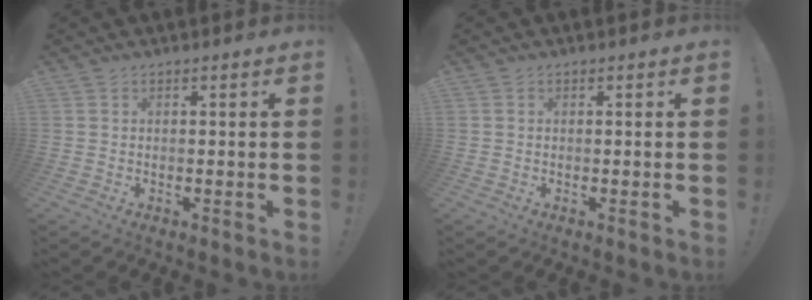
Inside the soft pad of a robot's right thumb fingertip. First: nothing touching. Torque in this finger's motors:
{"motor_torque": [0.02, -0.03, -0.25, 0.00, -0.06]}